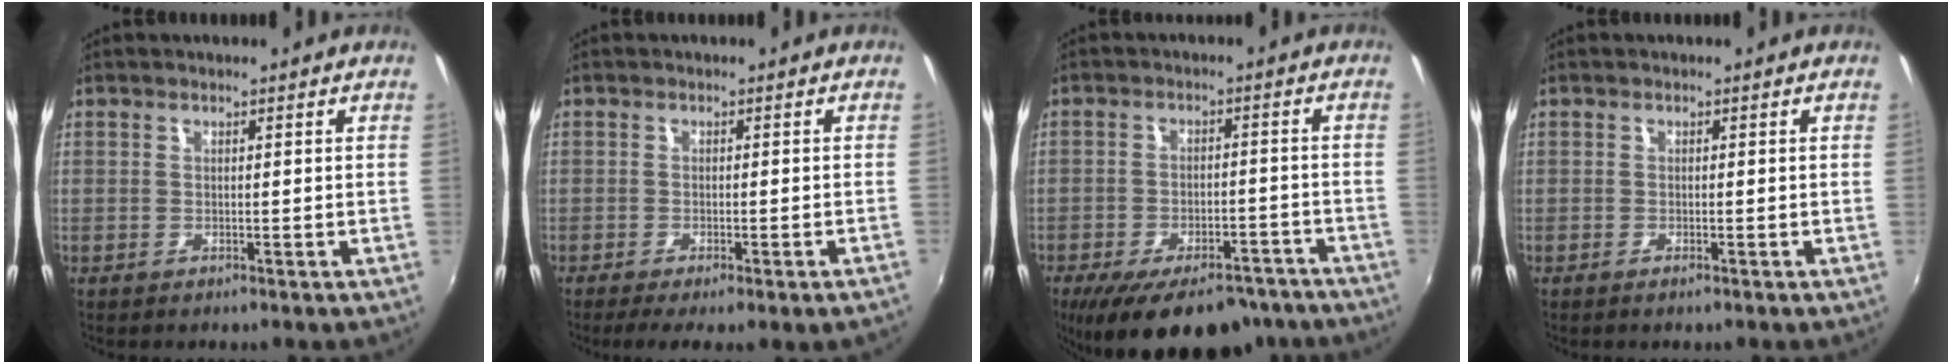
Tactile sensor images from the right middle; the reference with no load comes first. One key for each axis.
{"total": 5.1, "fx": -3.5, "fy": -0.1, "fz": 3.8, "tx": -0.065, "ty": -0.017, "tz": -0.048}
{"total": 19.4, "fx": -14.7, "fy": 7.9, "fz": 9.9, "tx": -0.187, "ty": -0.018, "tz": -0.192}
{"total": 0.8, "fx": -0.6, "fy": 0.1, "fz": 0.5, "tx": -0.009, "ty": -0.002, "tz": -0.011}